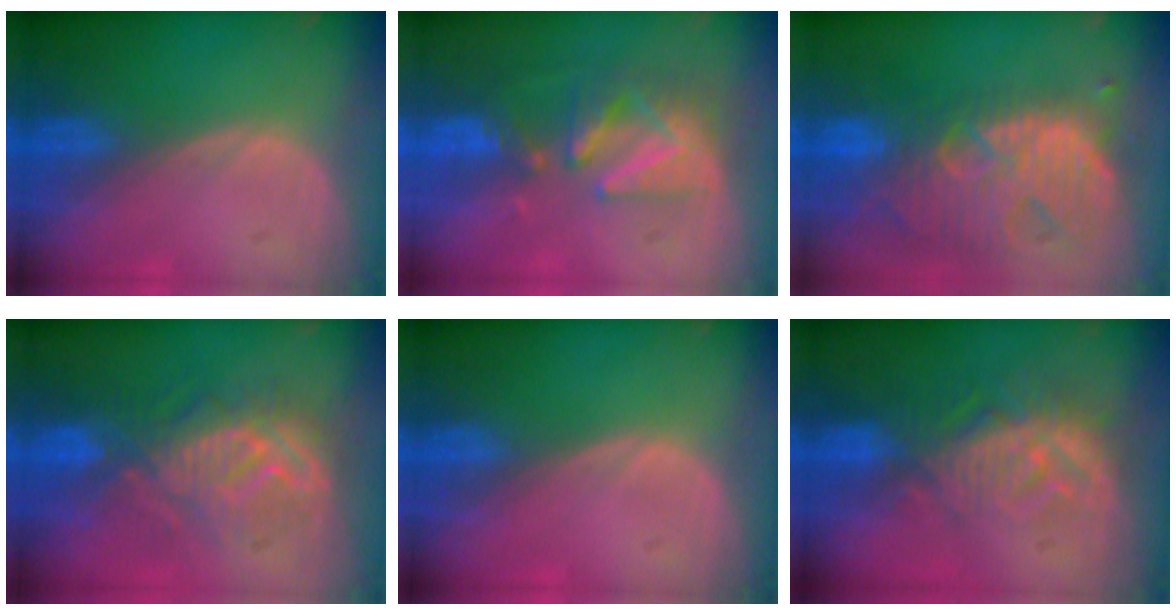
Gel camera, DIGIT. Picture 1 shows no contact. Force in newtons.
{"total": 8.5, "press": 7.9, "slide": 3.2}
{"total": 13.7, "press": 11.6, "slide": 7.3}
{"total": 9.4, "press": 9.4, "slide": 0.6}
{"total": 0.0}
{"total": 9.3, "press": 8.1, "slide": 4.5}